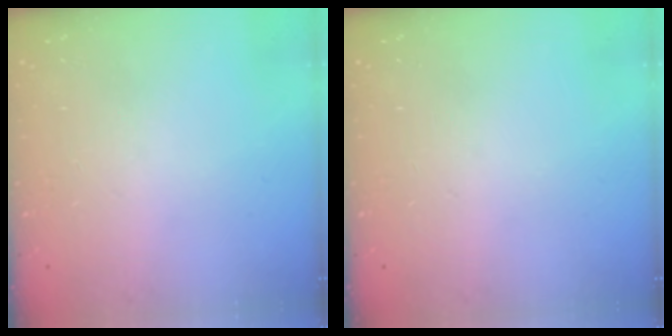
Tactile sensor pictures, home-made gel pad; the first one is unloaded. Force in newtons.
{"total": 0.0}